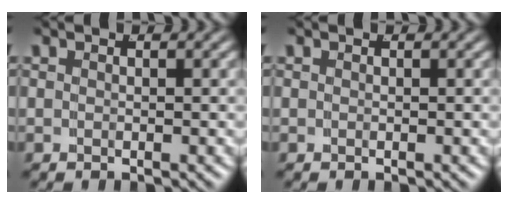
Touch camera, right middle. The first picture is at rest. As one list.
[{"total": 0.0}]